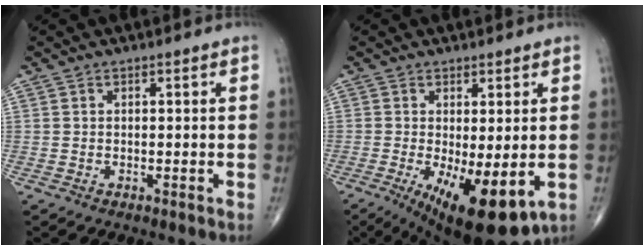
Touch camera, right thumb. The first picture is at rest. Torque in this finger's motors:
{"motor_torque": [0.04, 1.07, 0.42, 0.02, 0.14]}